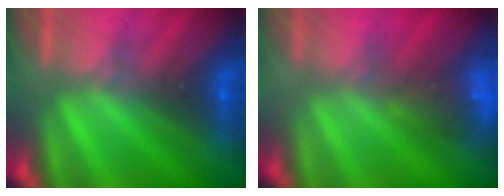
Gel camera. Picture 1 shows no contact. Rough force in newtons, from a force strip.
{"total": 6.6}